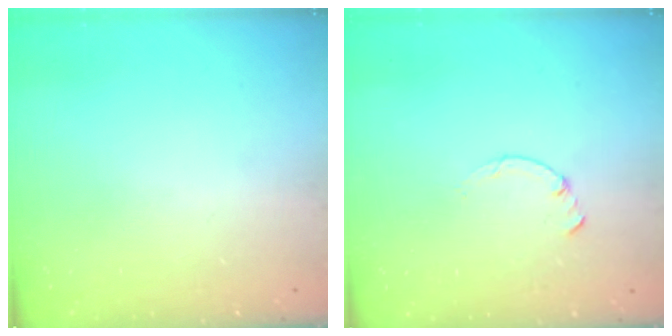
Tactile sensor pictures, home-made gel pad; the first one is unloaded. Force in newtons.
{"total": 0.0}